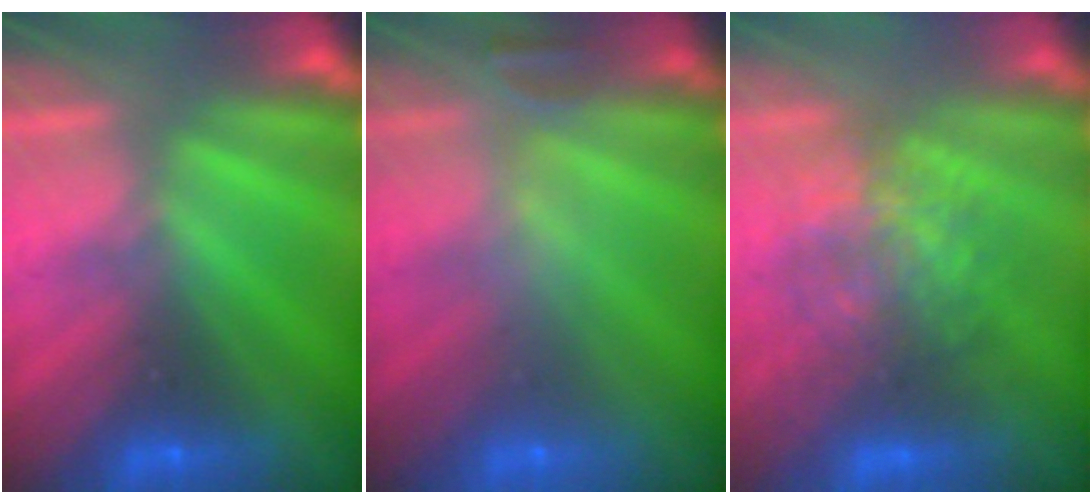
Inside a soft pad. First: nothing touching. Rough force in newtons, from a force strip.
{"total": 2.4}
{"total": 3.2}